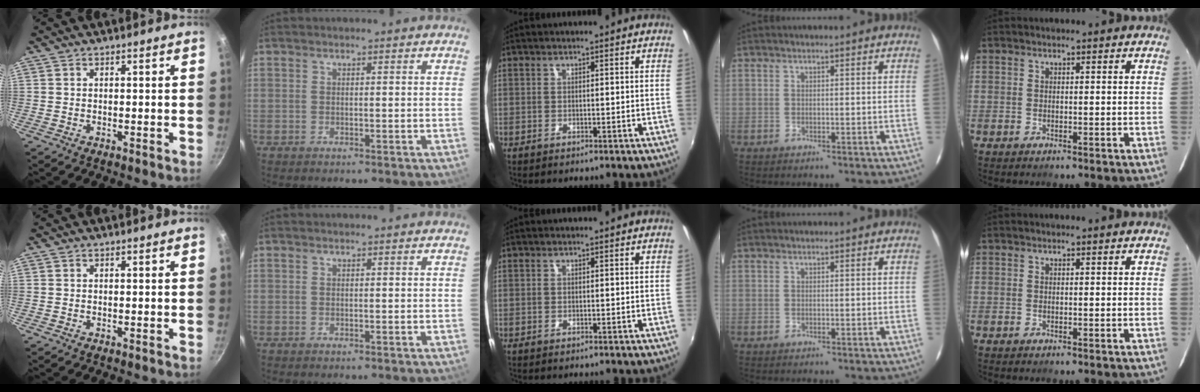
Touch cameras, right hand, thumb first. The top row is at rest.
{}